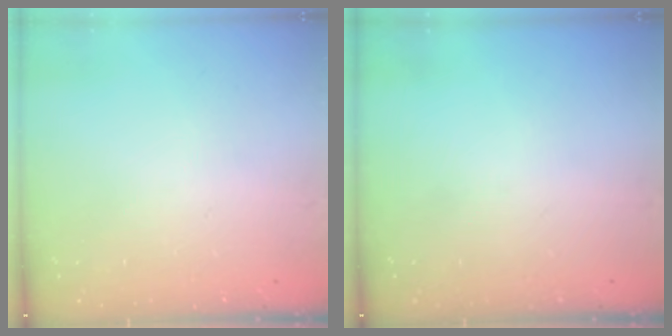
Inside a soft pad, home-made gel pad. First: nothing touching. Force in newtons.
{"total": 0.0}